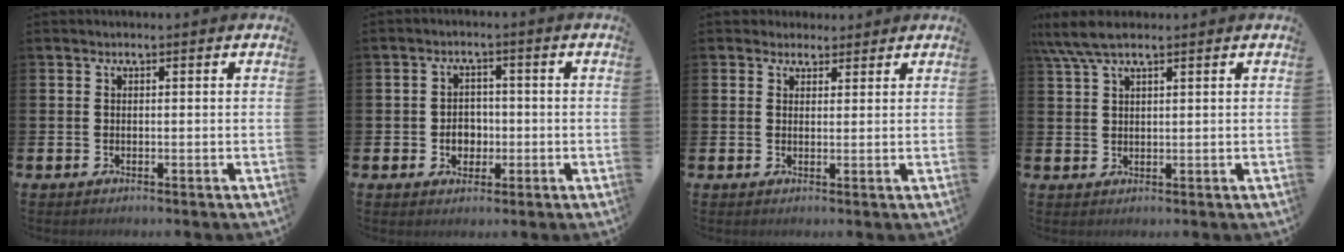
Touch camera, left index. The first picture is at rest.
{"total": 3.2, "force": [-0.6, 2.7, 1.6], "torque": [-0.018, -0.001, -0.021]}
{"total": 2.6, "force": [2.3, 1.1, -0.3], "torque": [0.011, -0.006, 0.041]}
{"total": 5.2, "force": [4.0, 1.1, 3.2], "torque": [-0.074, -0.003, 0.073]}